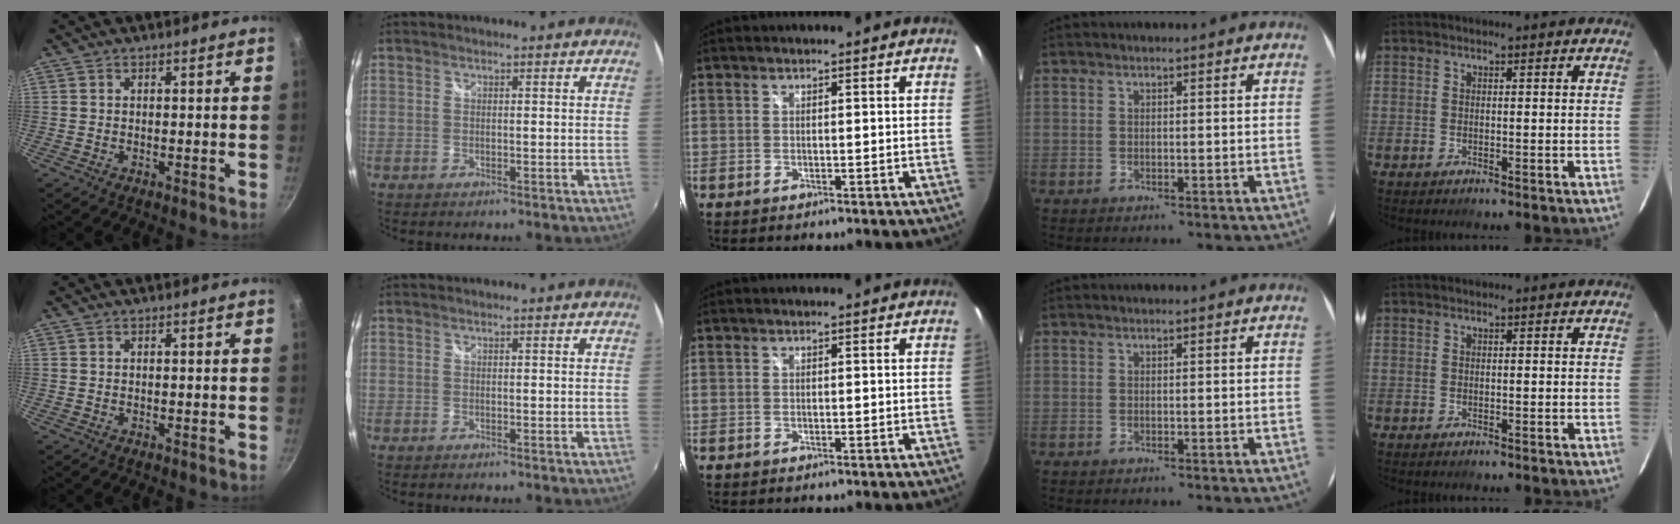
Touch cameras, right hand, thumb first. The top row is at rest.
{}